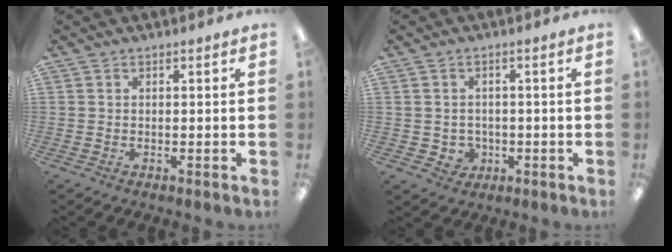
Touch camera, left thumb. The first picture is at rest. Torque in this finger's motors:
{"motor_torque": [-0.27, 0.20, -0.24, 0.26, 0.04]}